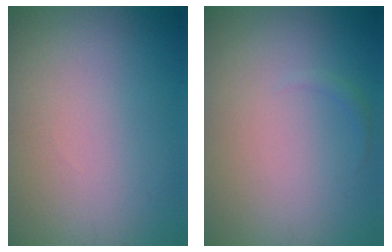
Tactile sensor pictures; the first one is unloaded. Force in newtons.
{"total": 0.6, "press": 0.6, "slide": 0.1}